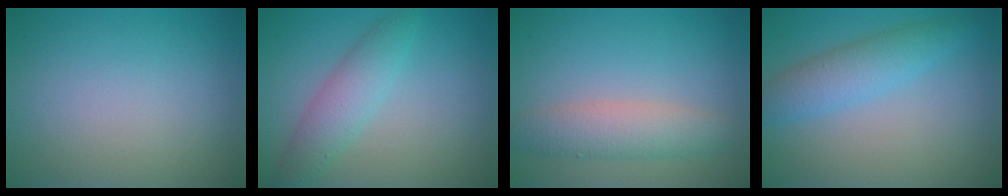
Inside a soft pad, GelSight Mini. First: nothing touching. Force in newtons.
{"total": 3.4, "press": 3.4, "slide": 0.1}
{"total": 3.7, "press": 3.7, "slide": 0.1}
{"total": 3.6, "press": 3.6, "slide": 0.0}